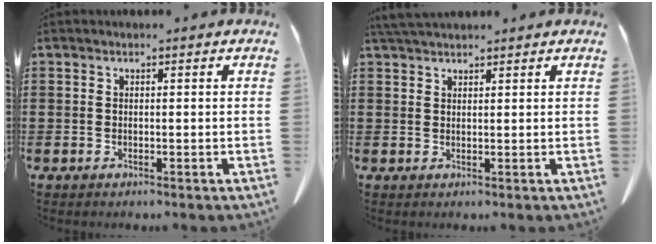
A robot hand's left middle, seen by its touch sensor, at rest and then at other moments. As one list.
[{"total": 2.6, "force": [2.4, 0.4, 0.9], "torque": [-0.024, -0.001, 0.047]}]